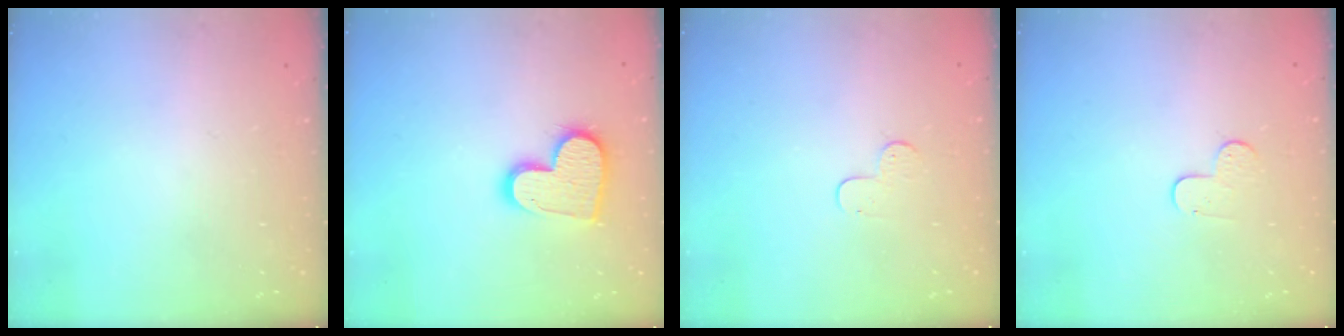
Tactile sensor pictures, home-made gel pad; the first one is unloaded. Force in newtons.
{"total": 14.6, "press": 14.6, "slide": 1.2}
{"total": 4.4, "press": 4.4, "slide": 0.5}
{"total": 5.9, "press": 5.8, "slide": 0.6}